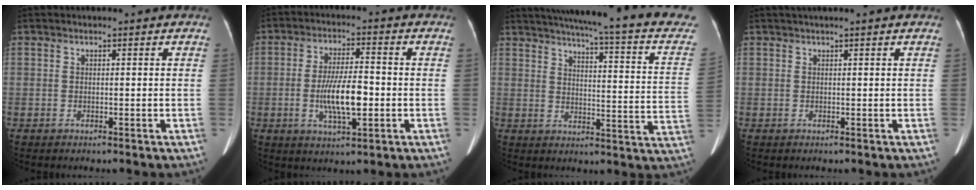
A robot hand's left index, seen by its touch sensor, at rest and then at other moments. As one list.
[{"total": 8.3, "force": [-1.7, 1.9, 7.9], "torque": [-0.155, -0.004, -0.032]}, {"total": 25.1, "force": [20.8, 2.0, 13.9], "torque": [-0.200, -0.037, 0.238]}, {"total": 3.0, "force": [2.5, -0.3, 1.7], "torque": [-0.020, 0.032, 0.037]}]